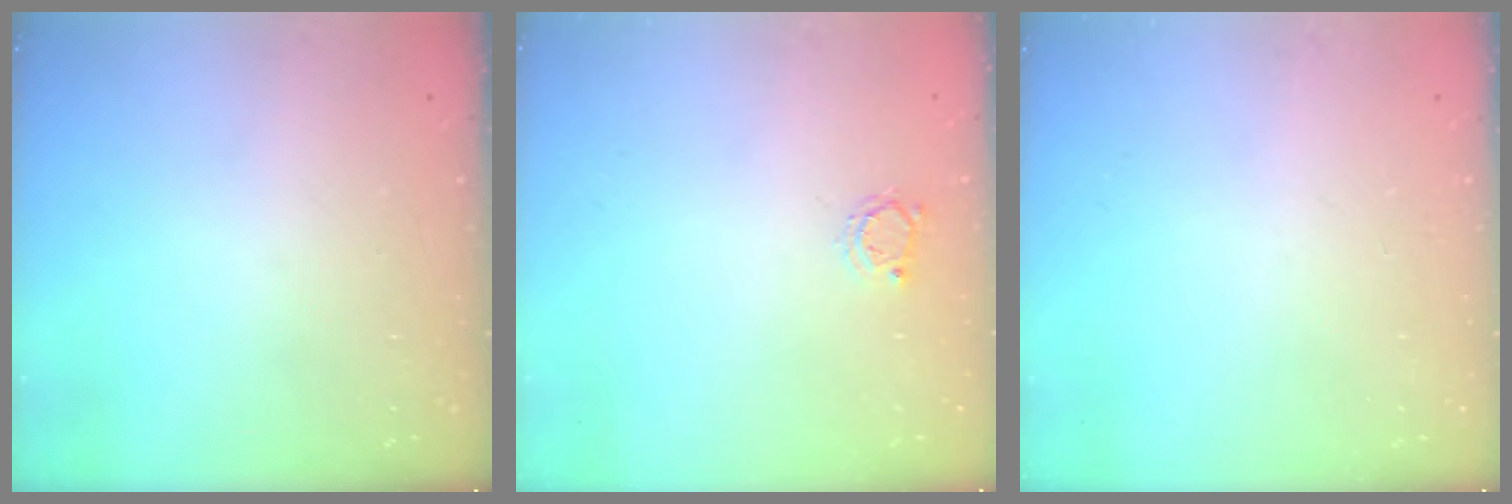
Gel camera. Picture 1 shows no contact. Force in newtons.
{"total": 2.8, "press": 2.7, "slide": 0.4}
{"total": 0.0}